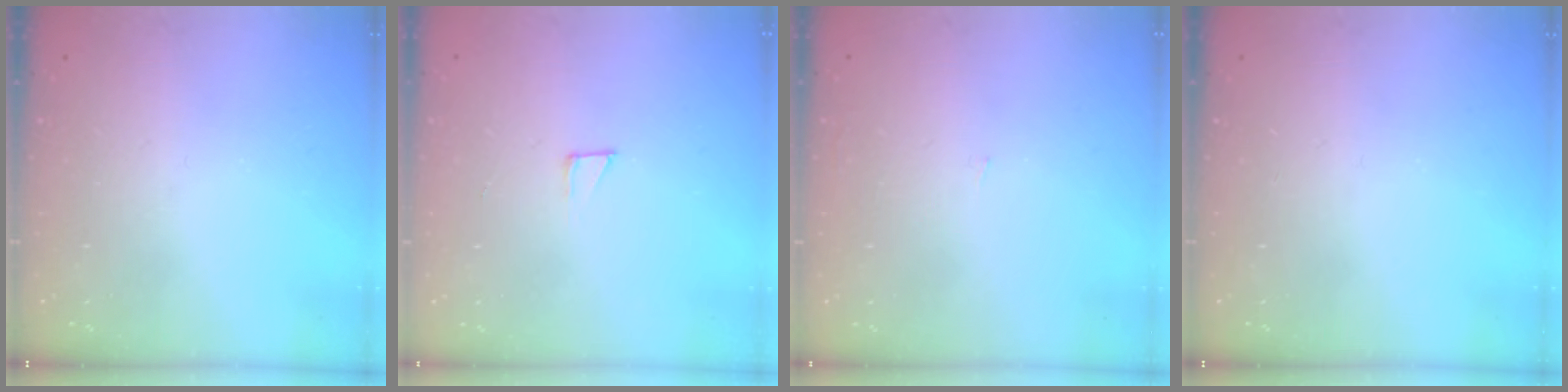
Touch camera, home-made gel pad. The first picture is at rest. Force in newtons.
{"total": 2.3, "press": 2.3, "slide": 0.2}
{"total": 0.9, "press": 0.9, "slide": 0.0}
{"total": 0.0}